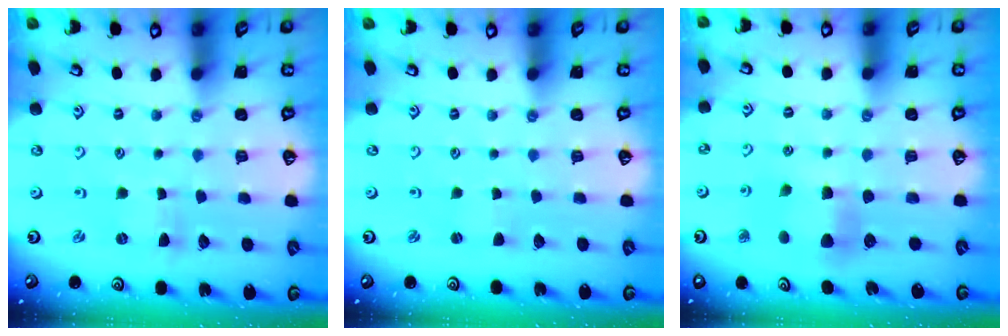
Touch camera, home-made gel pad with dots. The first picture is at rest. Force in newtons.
{"total": 1.5, "press": 1.5, "slide": 0.3}
{"total": 5.9, "press": 5.9, "slide": 0.4}